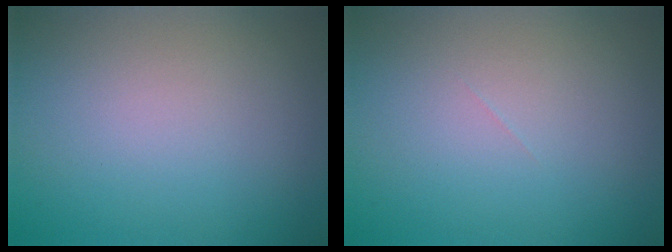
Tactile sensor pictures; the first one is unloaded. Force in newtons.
{"total": 0.0}